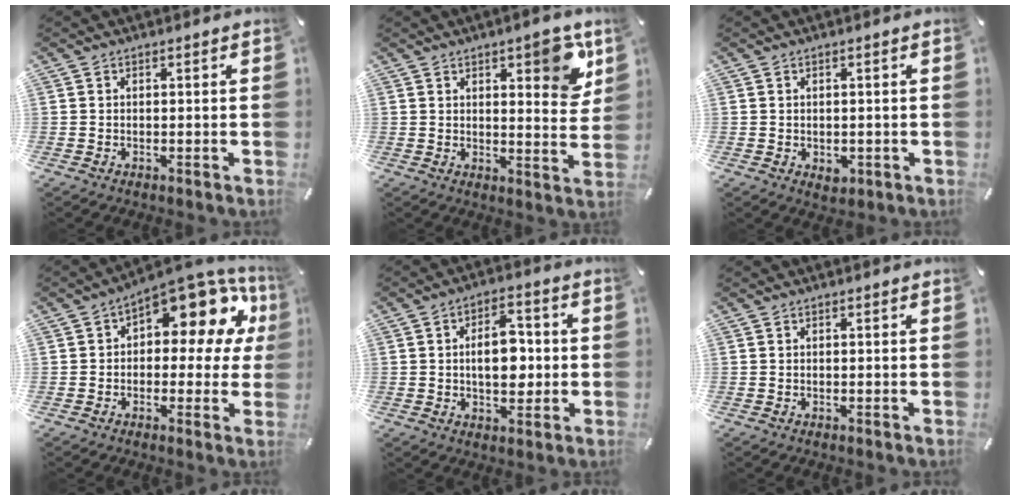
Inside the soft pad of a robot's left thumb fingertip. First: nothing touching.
{"total": 9.5, "force": [5.3, 3.7, 7.0], "torque": [-0.078, -0.027, 0.084]}
{"total": 2.2, "force": [-0.6, 1.8, 1.1], "torque": [-0.010, 0.000, -0.011]}
{"total": 13.5, "force": [7.5, 6.7, 9.0], "torque": [-0.121, -0.066, 0.126]}
{"total": 9.8, "force": [0.0, 6.1, 7.6], "torque": [-0.122, 0.002, -0.005]}
{"total": 0.0}